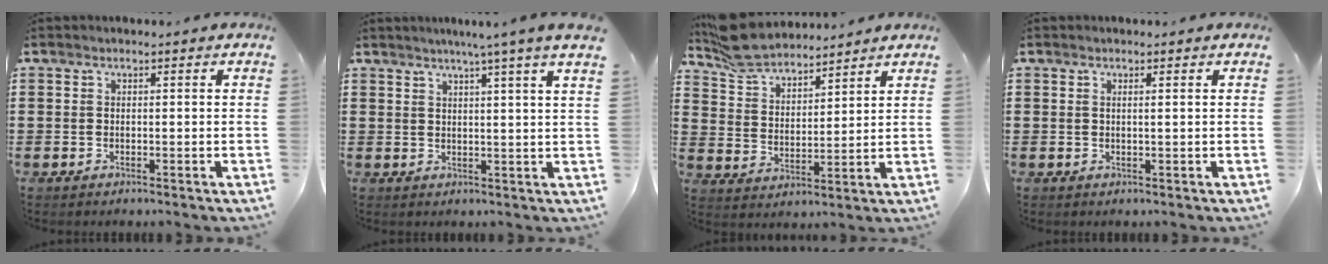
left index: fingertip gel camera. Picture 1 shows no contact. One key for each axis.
{"total": 3.8, "fx": 2.8, "fy": -1.3, "fz": 2.3, "tx": -0.048, "ty": -0.010, "tz": 0.044}
{"total": 7.6, "fx": 7.1, "fy": 1.8, "fz": 2.0, "tx": -0.068, "ty": -0.021, "tz": 0.132}
{"total": 0.7, "fx": 0.3, "fy": -0.2, "fz": 0.6, "tx": -0.013, "ty": -0.004, "tz": 0.006}